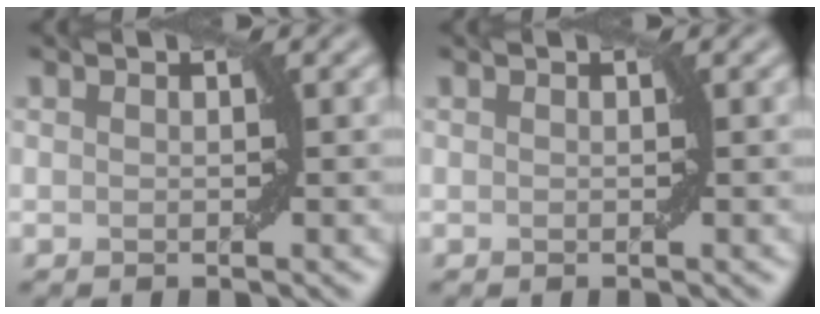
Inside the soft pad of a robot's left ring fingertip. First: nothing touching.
{"total": 0.0}